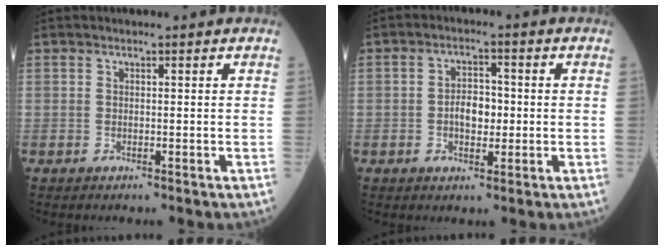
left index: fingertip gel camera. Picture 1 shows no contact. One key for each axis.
{"total": 4.2, "fx": -1.2, "fy": 2.4, "fz": 3.2, "tx": -0.055, "ty": 0.006, "tz": -0.025}